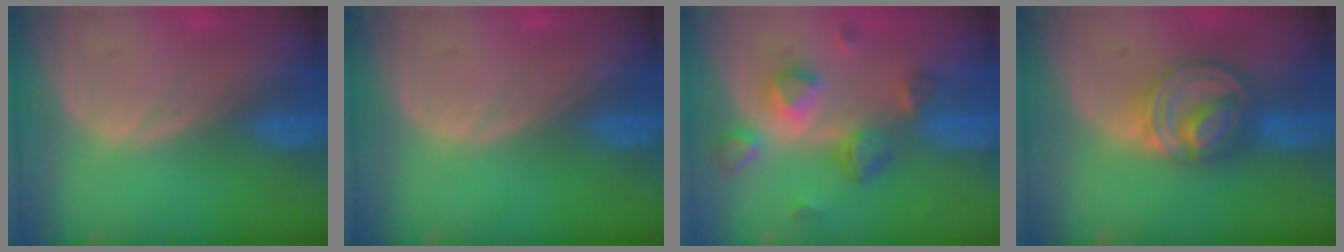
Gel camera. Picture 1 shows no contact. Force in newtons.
{"total": 0.0}
{"total": 7.8, "press": 7.0, "slide": 3.6}
{"total": 8.1, "press": 6.9, "slide": 4.2}